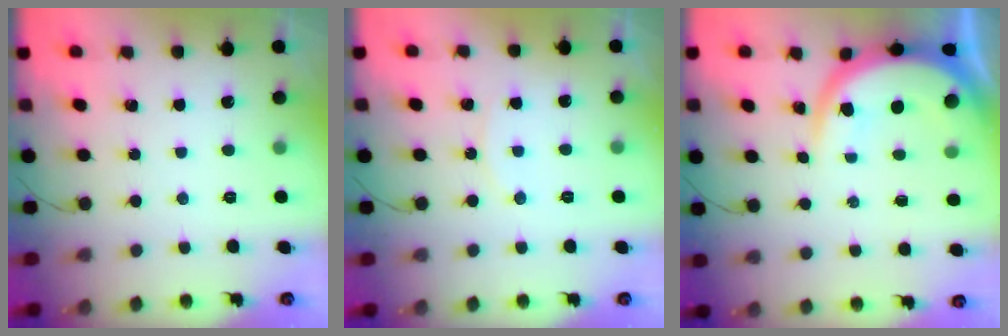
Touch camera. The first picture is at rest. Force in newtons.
{"total": 4.8, "press": 4.8, "slide": 0.6}
{"total": 9.9, "press": 9.9, "slide": 1.2}